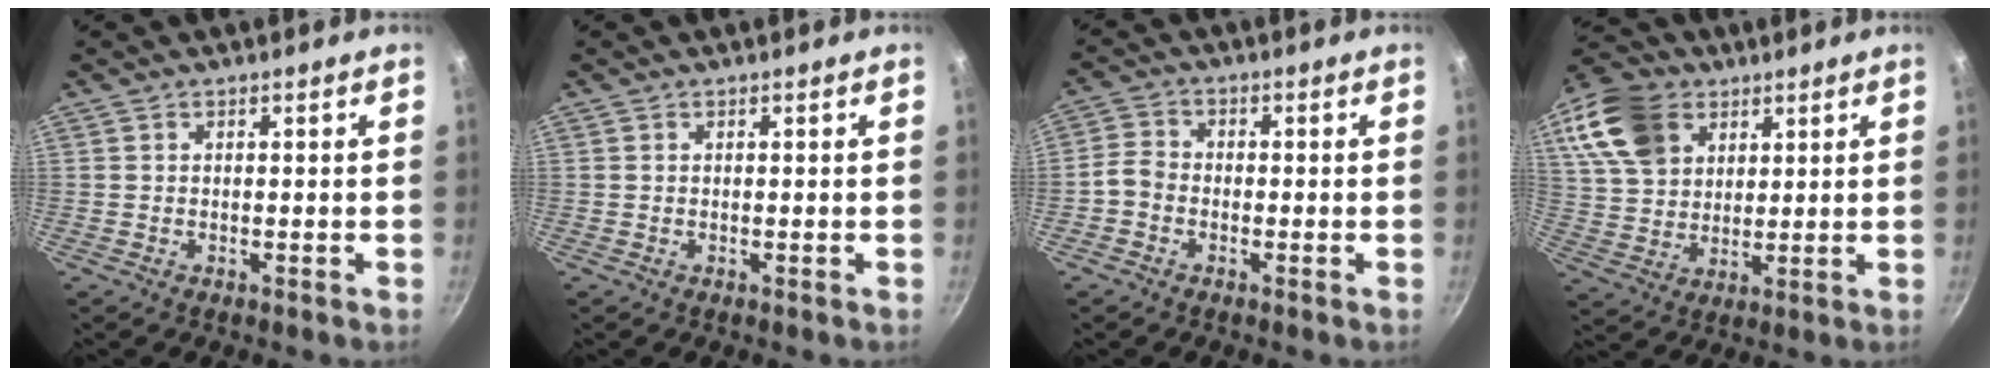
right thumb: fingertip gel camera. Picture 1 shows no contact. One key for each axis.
{"total": 0.0}
{"total": 3.5, "fx": -1.5, "fy": 2.8, "fz": 1.6, "tx": -0.032, "ty": 0.020, "tz": -0.040}
{"total": 14.7, "fx": 6.6, "fy": 10.5, "fz": 7.8, "tx": -0.128, "ty": -0.007, "tz": 0.127}